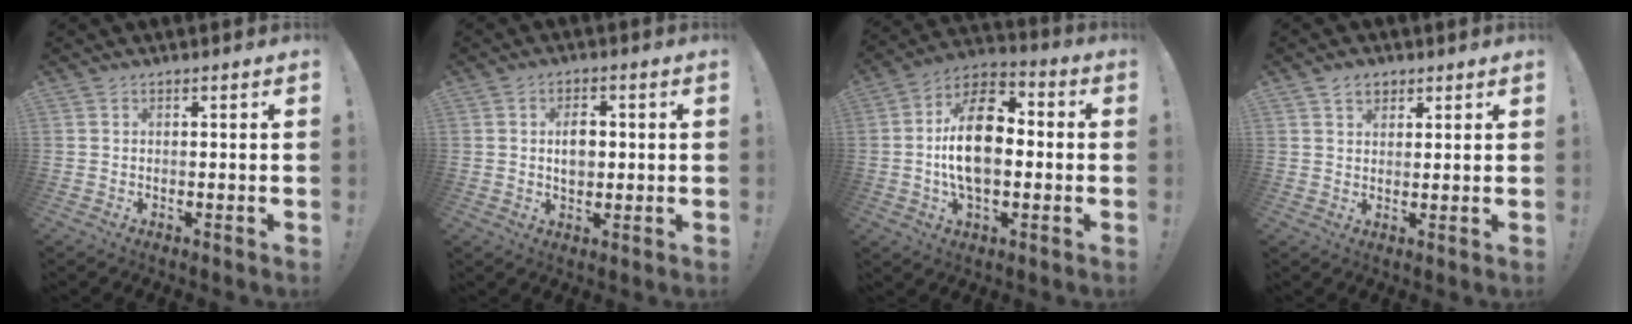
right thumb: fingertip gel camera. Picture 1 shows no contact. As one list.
[{"total": 5.6, "force": [0.7, 3.9, 4.0], "torque": [-0.057, -0.001, 0.005]}, {"total": 18.4, "force": [-0.6, 10.8, 14.9], "torque": [-0.264, 0.014, -0.012]}, {"total": 4.1, "force": [2.6, 2.7, 1.6], "torque": [-0.017, -0.008, 0.045]}]